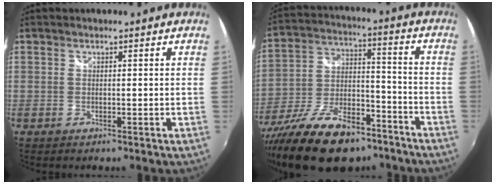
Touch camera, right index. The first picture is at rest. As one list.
[{"total": 22.1, "force": [-15.1, 9.7, 12.8], "torque": [-0.252, -0.017, -0.245]}]